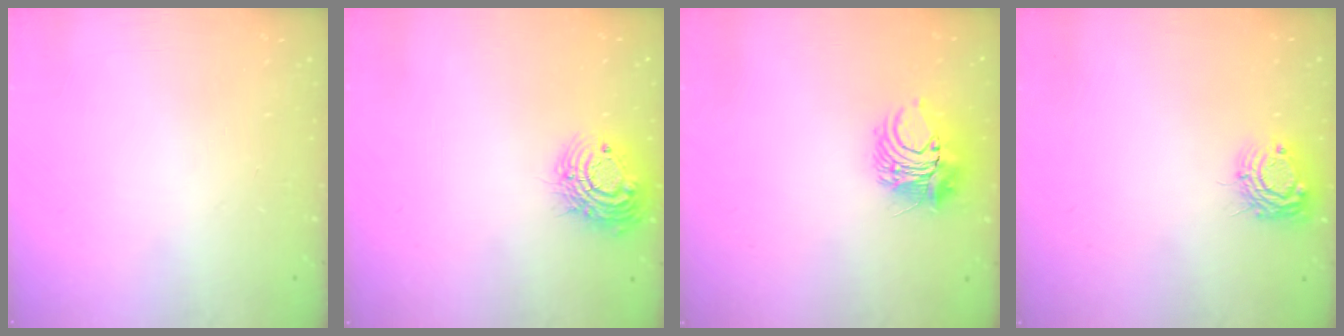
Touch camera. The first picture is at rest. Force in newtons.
{"total": 13.9, "press": 13.9, "slide": 1.0}
{"total": 9.0, "press": 9.0, "slide": 0.5}
{"total": 8.7, "press": 8.7, "slide": 0.9}